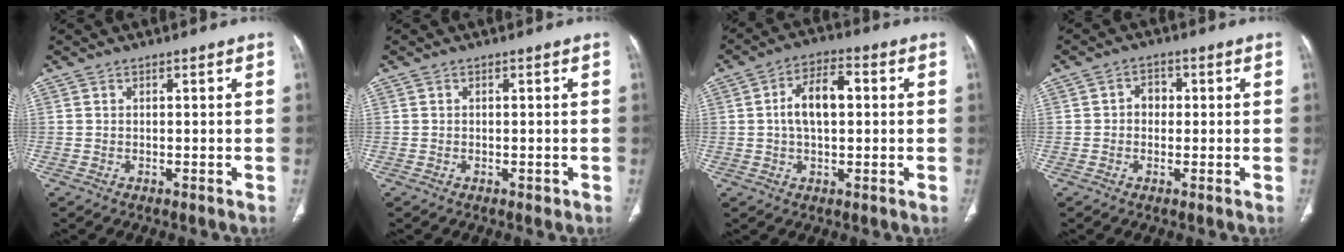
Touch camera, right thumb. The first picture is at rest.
{"total": 0.6, "force": [-0.2, 0.5, 0.4], "torque": [-0.004, 0.000, -0.002]}
{"total": 8.6, "force": [0.9, 4.6, 7.3], "torque": [-0.128, 0.021, 0.010]}
{"total": 3.0, "force": [0.0, 2.5, 1.6], "torque": [-0.007, 0.011, -0.006]}